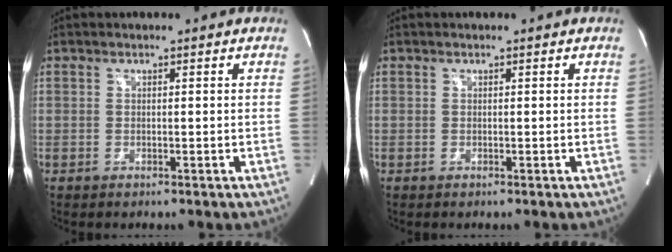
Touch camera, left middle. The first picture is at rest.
{"total": 0.0}